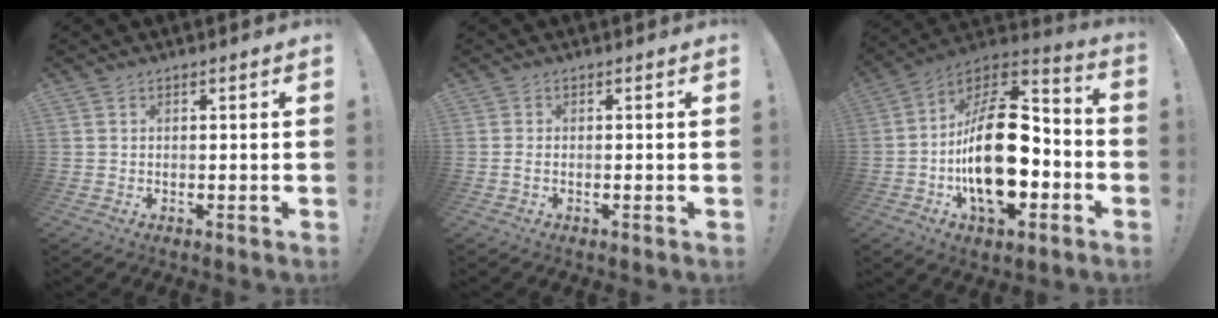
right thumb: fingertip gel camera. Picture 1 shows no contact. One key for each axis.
{"total": 1.0, "fx": -0.4, "fy": 0.3, "fz": 0.8, "tx": -0.020, "ty": 0.006, "tz": -0.005}
{"total": 25.9, "fx": -4.0, "fy": 14.3, "fz": 21.2, "tx": -0.374, "ty": 0.031, "tz": -0.054}